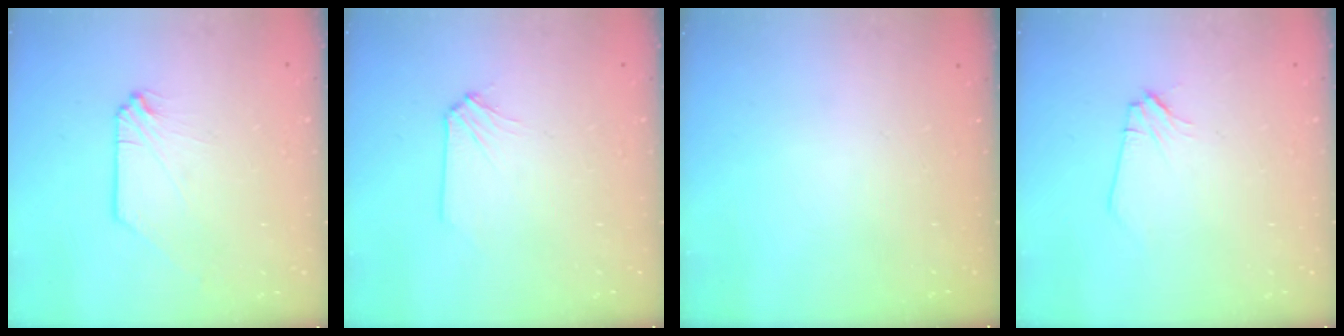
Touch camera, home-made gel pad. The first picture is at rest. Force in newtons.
{"total": 0.6, "press": 0.6, "slide": 0.1}
{"total": 0.0}
{"total": 1.6, "press": 1.6, "slide": 0.2}